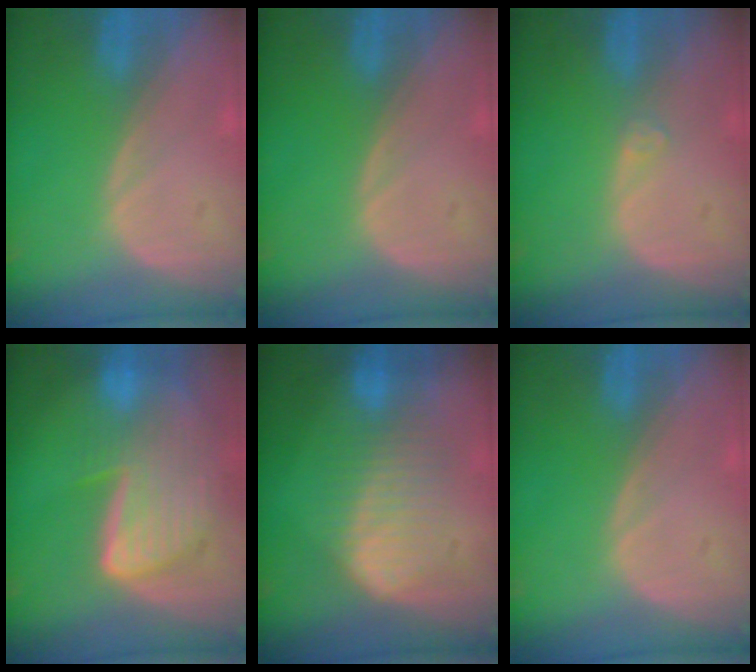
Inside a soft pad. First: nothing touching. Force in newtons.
{"total": 0.0}
{"total": 0.9, "press": 0.8, "slide": 0.2}
{"total": 9.3, "press": 8.1, "slide": 4.6}
{"total": 7.3, "press": 7.3, "slide": 0.1}
{"total": 0.0}